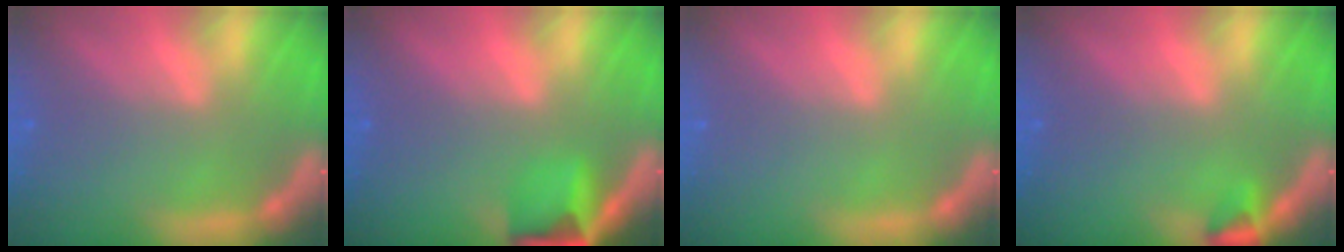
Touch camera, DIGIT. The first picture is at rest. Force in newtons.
{"total": 4.4}
{"total": 0.0}
{"total": 1.5}